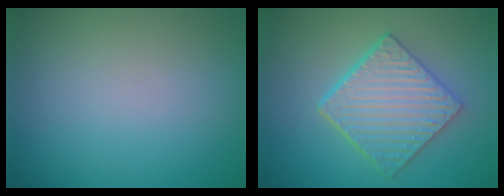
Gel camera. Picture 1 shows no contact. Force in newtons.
{"total": 6.0, "press": 4.6, "slide": 3.9}